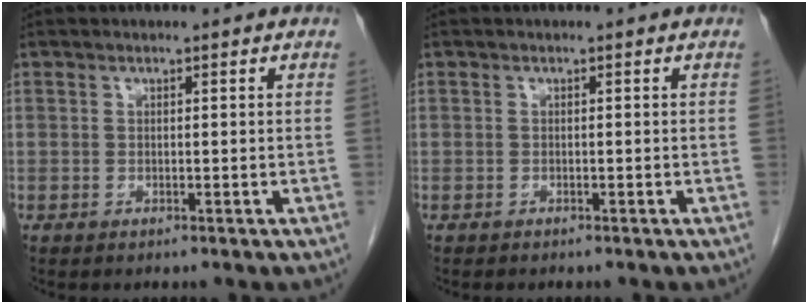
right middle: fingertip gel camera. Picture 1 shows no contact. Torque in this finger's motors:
{"motor_torque": [-0.20, -0.29, -0.03, -0.01]}